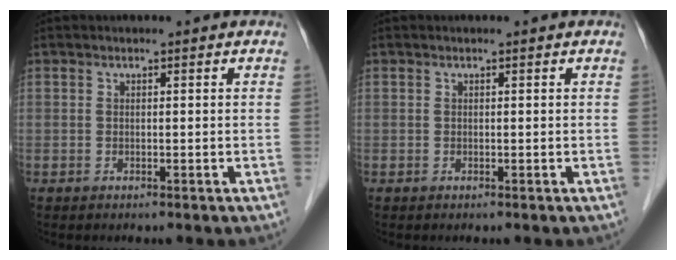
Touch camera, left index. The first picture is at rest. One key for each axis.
{"total": 0.0}